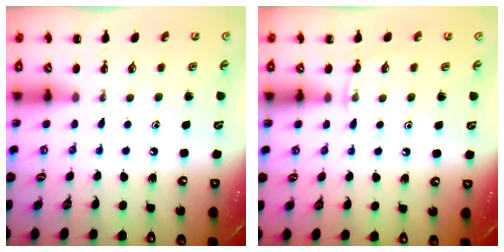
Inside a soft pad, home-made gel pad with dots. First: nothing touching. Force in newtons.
{"total": 5.8, "press": 5.5, "slide": 1.9}